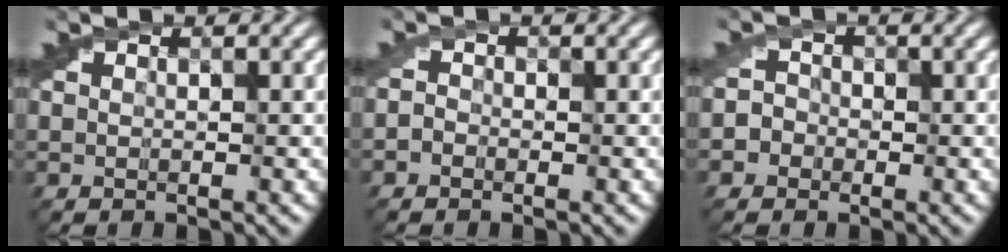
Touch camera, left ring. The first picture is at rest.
{"total": 1.3, "force": [-0.6, 1.1, 0.4], "torque": [0.004, -0.002, -0.028]}
{"total": 2.8, "force": [-0.6, 2.7, 0.7], "torque": [0.017, 0.016, -0.040]}